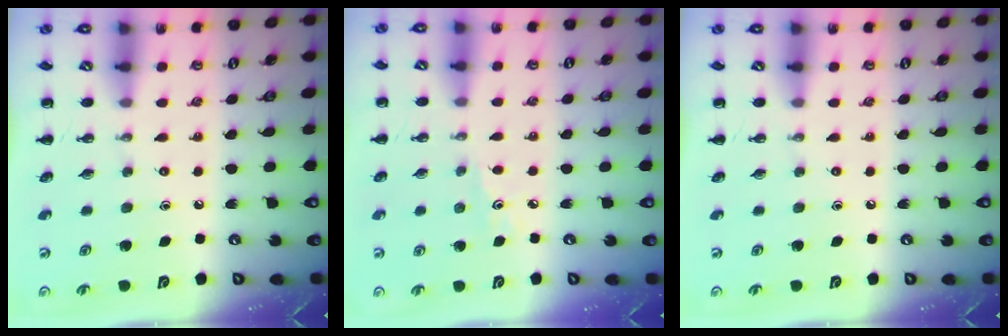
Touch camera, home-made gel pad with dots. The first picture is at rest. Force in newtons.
{"total": 3.9, "press": 3.7, "slide": 1.2}
{"total": 0.0}